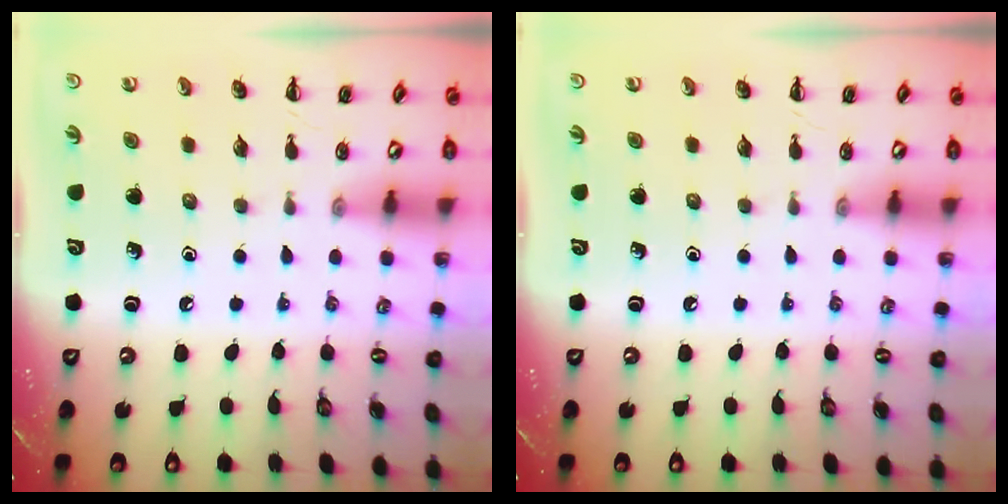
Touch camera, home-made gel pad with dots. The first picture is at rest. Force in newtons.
{"total": 0.0}